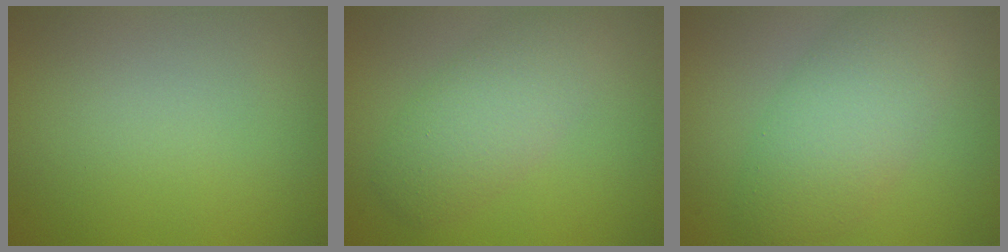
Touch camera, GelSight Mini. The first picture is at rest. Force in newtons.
{"total": 3.9, "press": 3.9, "slide": 0.2}
{"total": 5.6, "press": 5.6, "slide": 0.2}